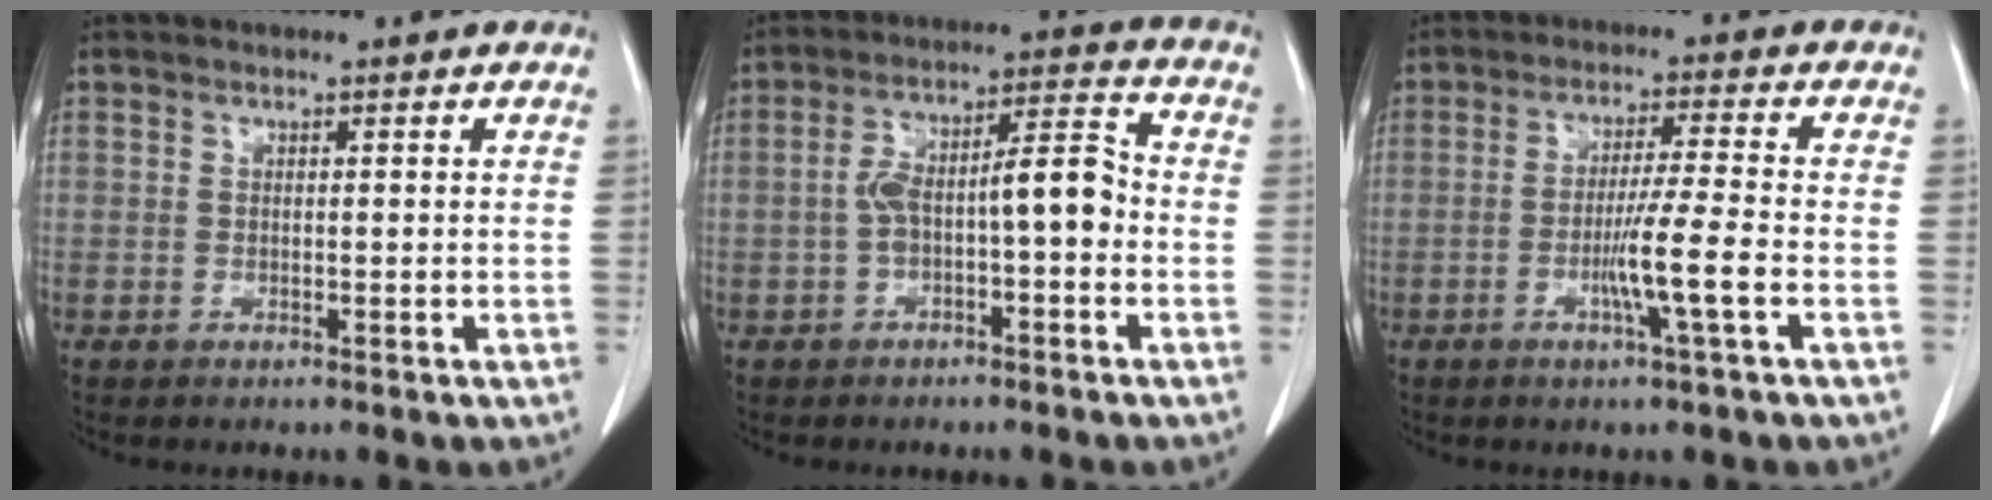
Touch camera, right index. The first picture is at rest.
{"total": 8.8, "force": [-1.7, 2.4, 8.3], "torque": [-0.147, 0.038, -0.025]}
{"total": 7.0, "force": [-2.3, -1.0, 6.5], "torque": [-0.115, -0.009, -0.044]}